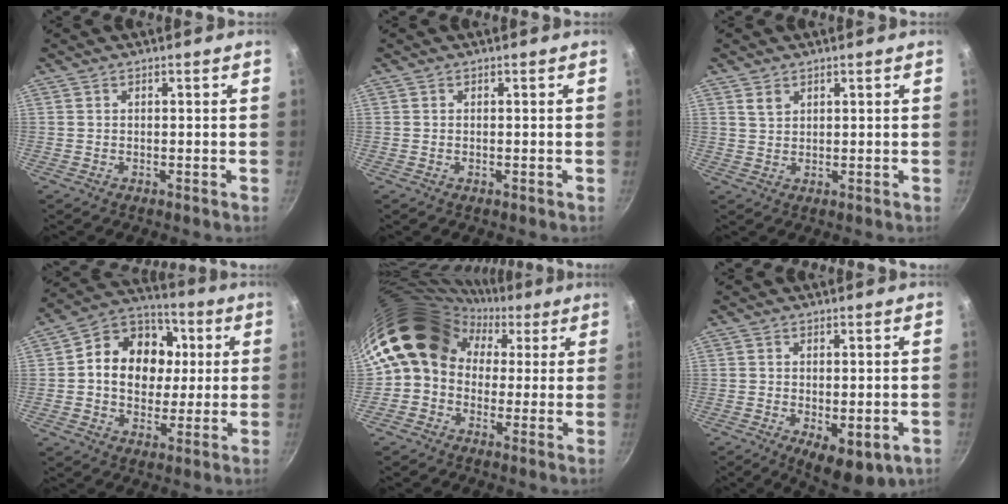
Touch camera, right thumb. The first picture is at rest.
{"total": 0.0}
{"total": 2.3, "force": [1.3, 1.4, 1.2], "torque": [-0.018, -0.002, 0.027]}
{"total": 16.2, "force": [1.9, 13.1, 9.5], "torque": [-0.125, 0.017, 0.017]}
{"total": 15.8, "force": [2.7, 13.4, 7.9], "torque": [-0.107, 0.050, 0.024]}
{"total": 10.5, "force": [-3.6, 4.7, 8.7], "torque": [-0.108, -0.008, -0.039]}